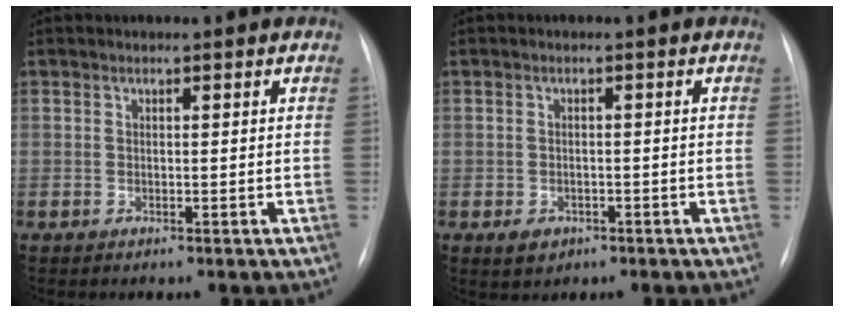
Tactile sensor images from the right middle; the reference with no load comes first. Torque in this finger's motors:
{"motor_torque": [0.25, -0.22, 0.04, 0.01]}